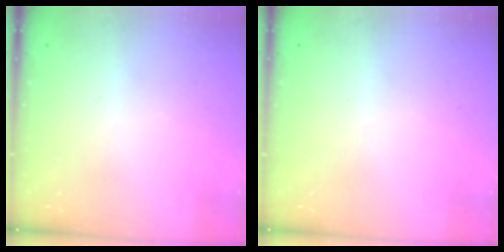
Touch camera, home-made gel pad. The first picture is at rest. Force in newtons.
{"total": 0.0}